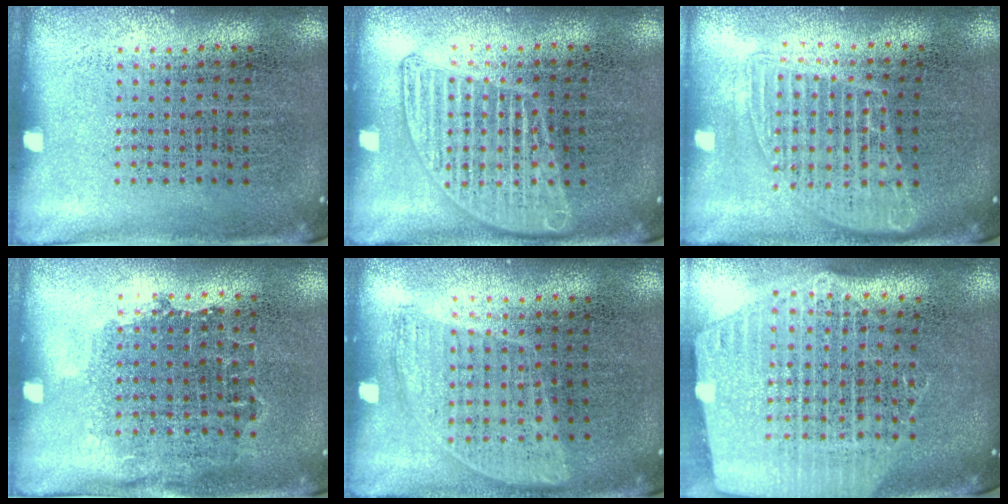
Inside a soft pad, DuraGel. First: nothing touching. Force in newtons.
{"total": 2.4, "press": 2.3, "slide": 0.3}
{"total": 1.5, "press": 1.3, "slide": 0.6}
{"total": 0.9, "press": 0.8, "slide": 0.5}
{"total": 0.9, "press": 0.8, "slide": 0.4}
{"total": 2.6, "press": 2.2, "slide": 1.4}